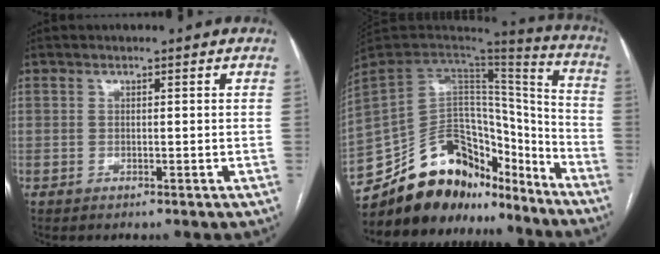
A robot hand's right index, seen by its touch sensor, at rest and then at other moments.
{"total": 23.5, "force": [-19.3, 10.5, 8.4], "torque": [-0.183, 0.037, -0.308]}